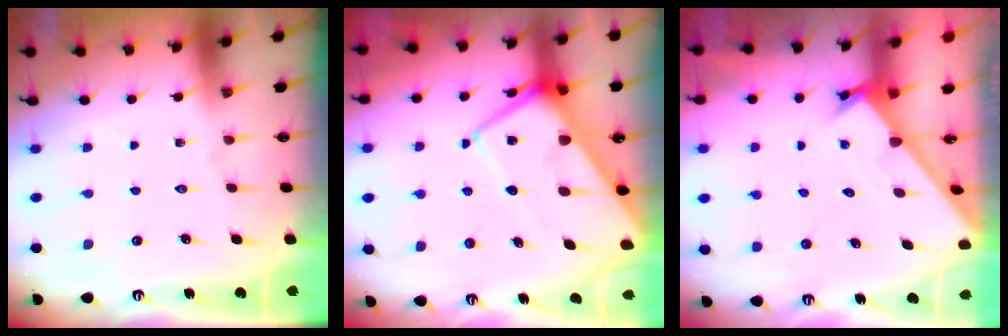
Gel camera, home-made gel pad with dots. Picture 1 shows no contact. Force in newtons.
{"total": 13.9, "press": 13.9, "slide": 1.3}
{"total": 1.8, "press": 1.8, "slide": 0.1}